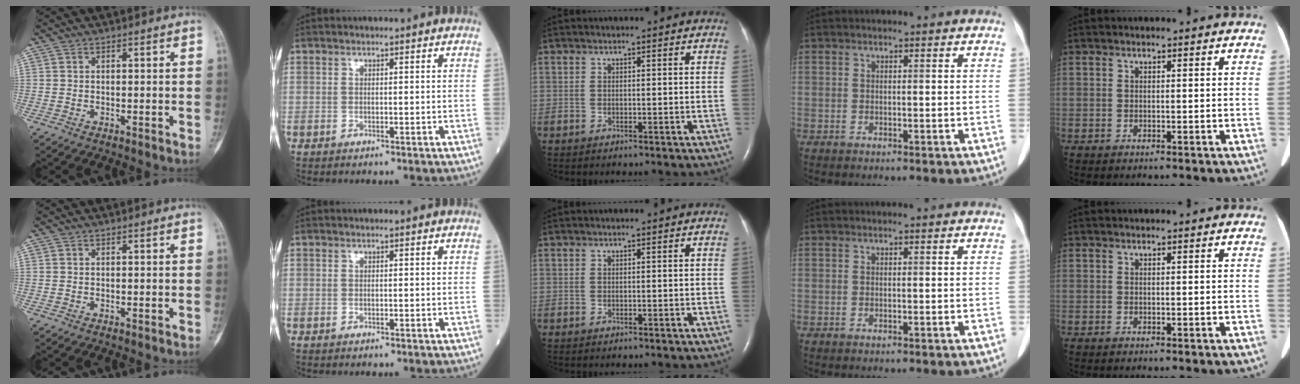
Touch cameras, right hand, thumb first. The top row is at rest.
{}